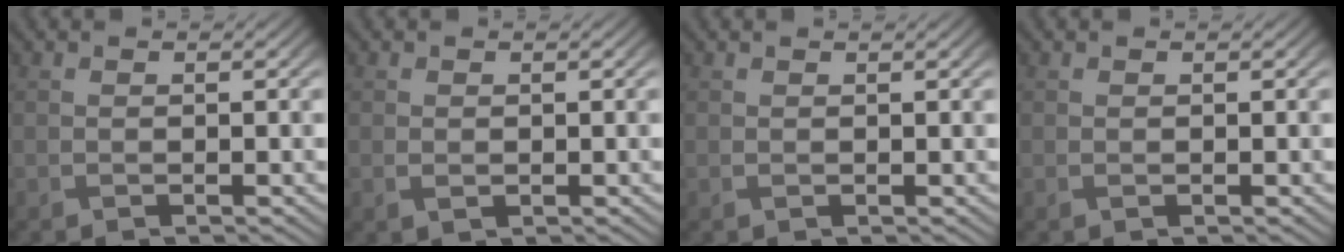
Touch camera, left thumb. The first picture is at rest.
{"total": 0.9, "force": [0.0, 0.7, 0.6], "torque": [-0.015, -0.003, 0.003]}
{"total": 0.5, "force": [0.4, 0.0, 0.4], "torque": [-0.007, 0.004, 0.008]}
{"total": 0.0}